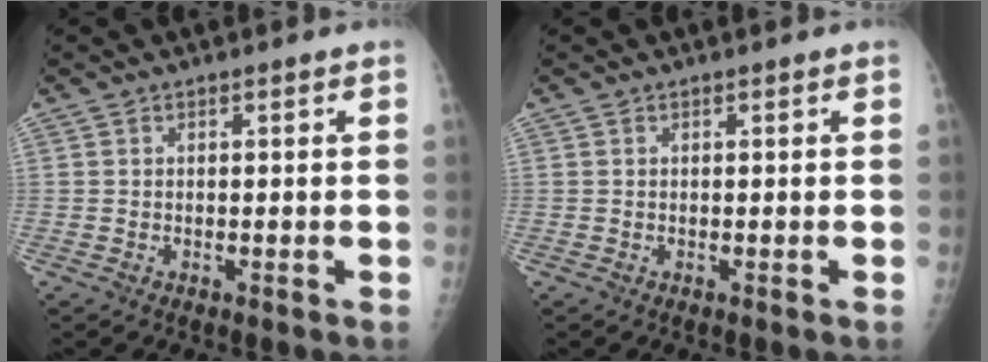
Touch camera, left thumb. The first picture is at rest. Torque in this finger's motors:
{"motor_torque": [0.00, 0.00, -0.01, -0.01, 0.00]}